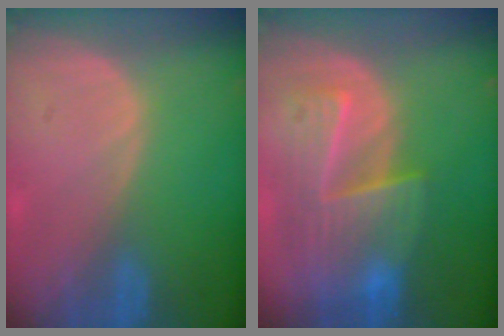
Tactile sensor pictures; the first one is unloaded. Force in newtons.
{"total": 9.1, "press": 8.2, "slide": 3.9}